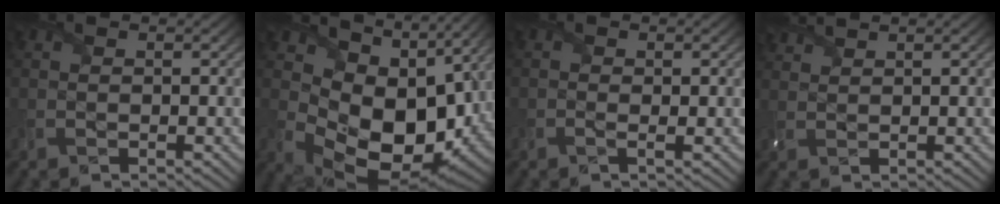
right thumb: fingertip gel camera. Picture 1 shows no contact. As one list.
[{"total": 13.2, "force": [2.9, 9.4, 8.7], "torque": [-0.185, -0.038, 0.073]}, {"total": 1.1, "force": [-0.3, 0.5, 0.9], "torque": [-0.018, -0.005, -0.007]}, {"total": 2.2, "force": [2.1, 0.3, 0.7], "torque": [-0.023, 0.006, 0.047]}]